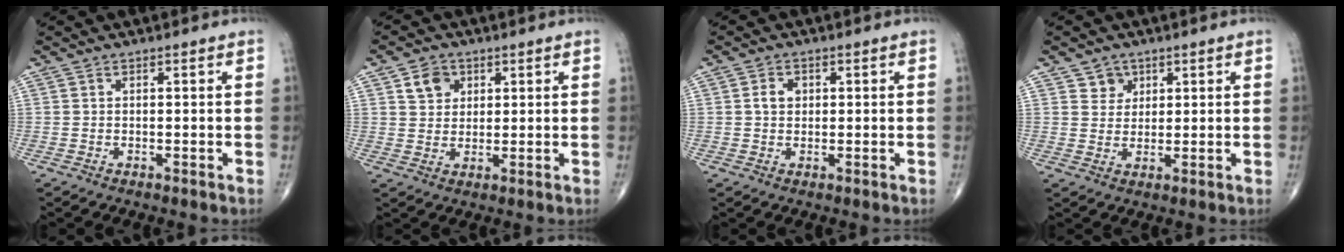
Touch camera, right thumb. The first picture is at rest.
{"total": 5.1, "force": [2.2, 4.1, 2.0], "torque": [-0.013, -0.009, 0.038]}
{"total": 2.7, "force": [0.5, 2.1, 1.6], "torque": [-0.022, 0.005, 0.008]}
{"total": 3.5, "force": [1.9, 2.9, 0.5], "torque": [0.011, -0.012, 0.032]}